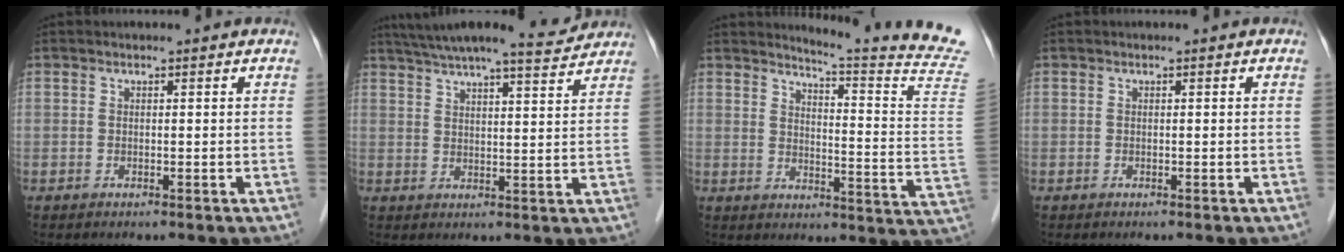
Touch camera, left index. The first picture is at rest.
{"total": 12.6, "force": [11.6, 0.5, 4.8], "torque": [-0.081, 0.008, 0.158]}
{"total": 16.8, "force": [15.9, -3.0, 4.8], "torque": [-0.080, -0.156, 0.170]}
{"total": 0.0}